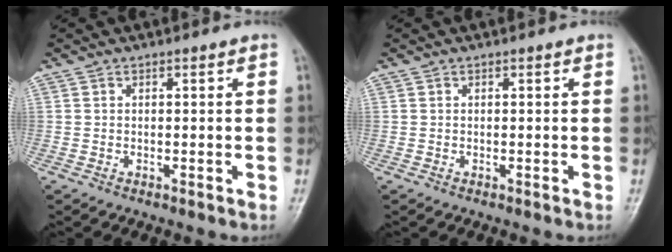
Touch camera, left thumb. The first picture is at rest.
{"total": 0.0}